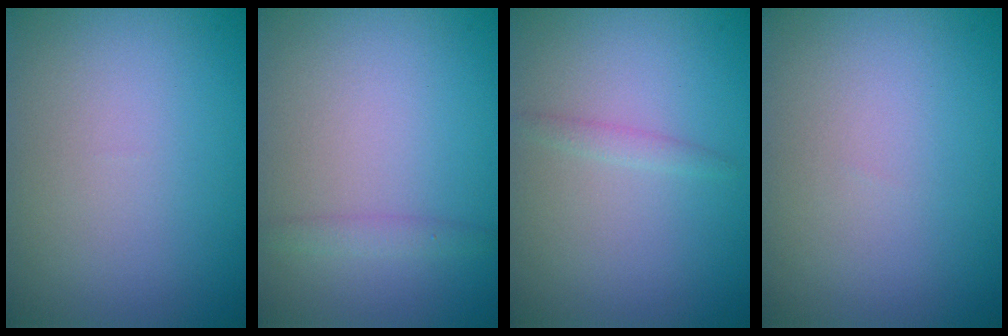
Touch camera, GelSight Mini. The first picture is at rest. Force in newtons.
{"total": 1.1, "press": 1.0, "slide": 0.1}
{"total": 0.9, "press": 0.9, "slide": 0.1}
{"total": 0.0}